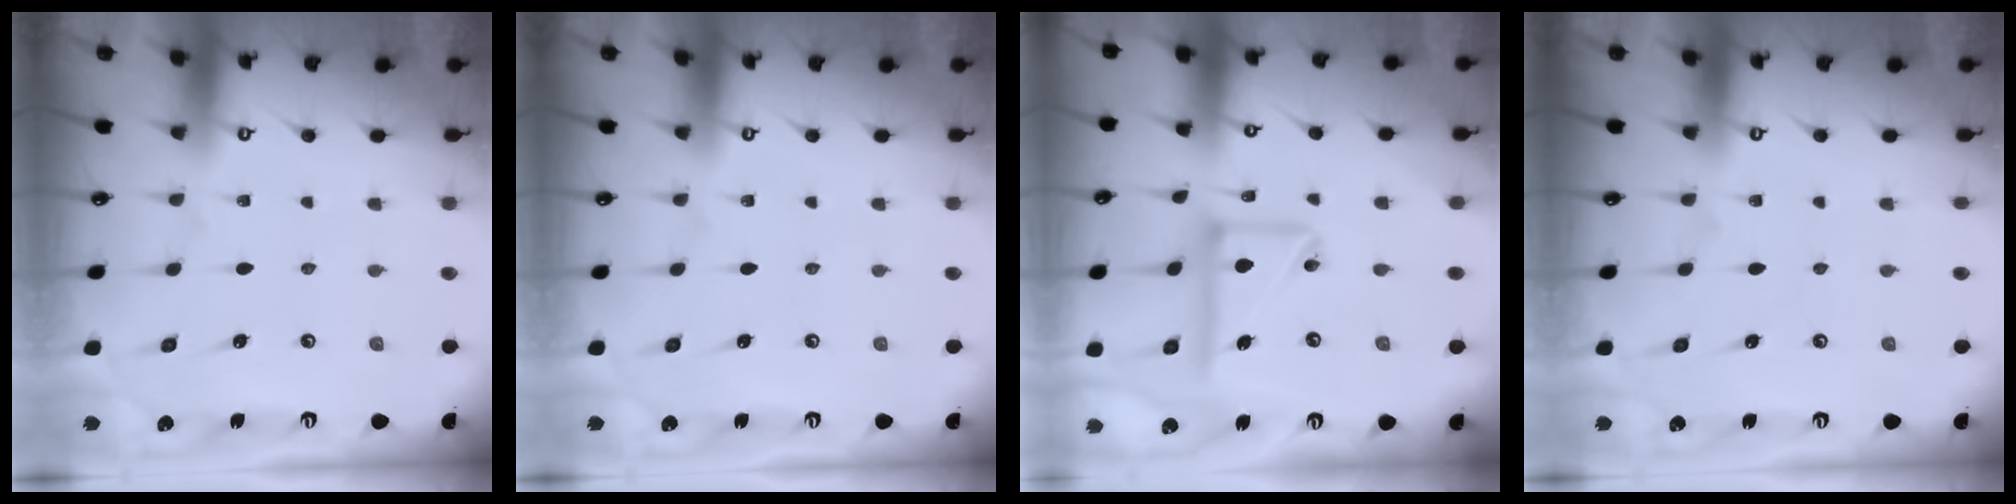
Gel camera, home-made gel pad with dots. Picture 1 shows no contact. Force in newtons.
{"total": 0.0}
{"total": 13.2, "press": 13.1, "slide": 1.6}
{"total": 0.0}